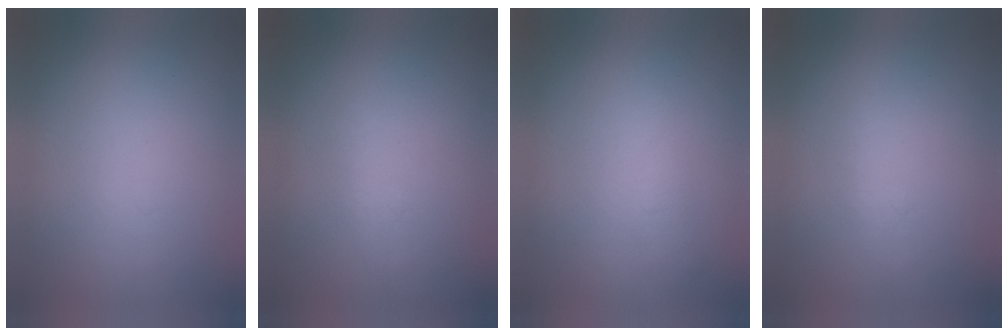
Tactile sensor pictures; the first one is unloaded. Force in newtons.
{"total": 1.2}
{"total": 1.9}
{"total": 1.2}